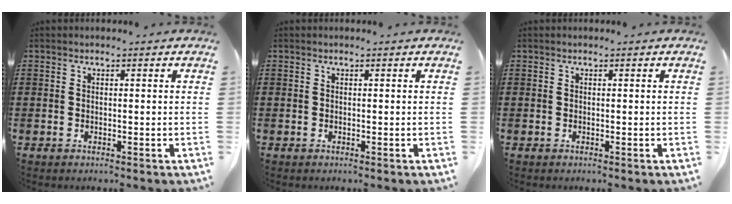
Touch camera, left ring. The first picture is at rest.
{"total": 0.0}
{"total": 0.0}